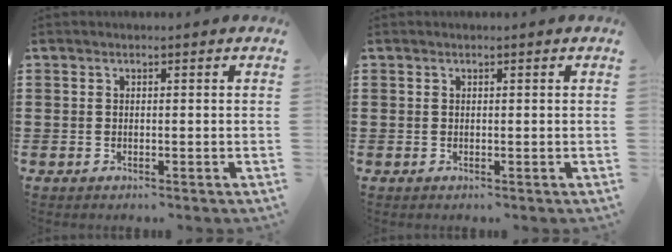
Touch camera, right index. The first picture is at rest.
{"total": 0.0}